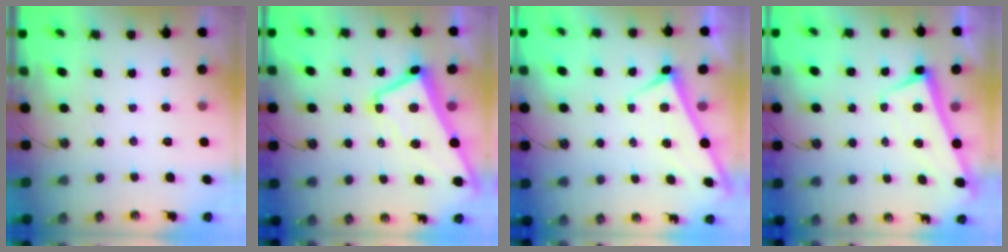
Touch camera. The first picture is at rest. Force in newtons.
{"total": 9.6, "press": 9.4, "slide": 2.0}
{"total": 1.8, "press": 1.8, "slide": 0.1}
{"total": 2.6, "press": 2.5, "slide": 0.8}